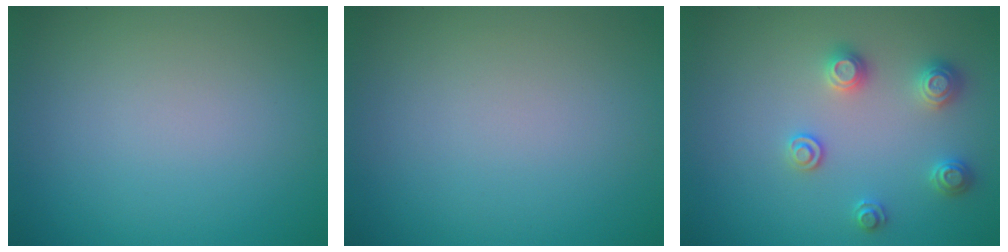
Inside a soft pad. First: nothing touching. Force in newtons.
{"total": 0.0}
{"total": 2.6, "press": 2.6, "slide": 0.1}